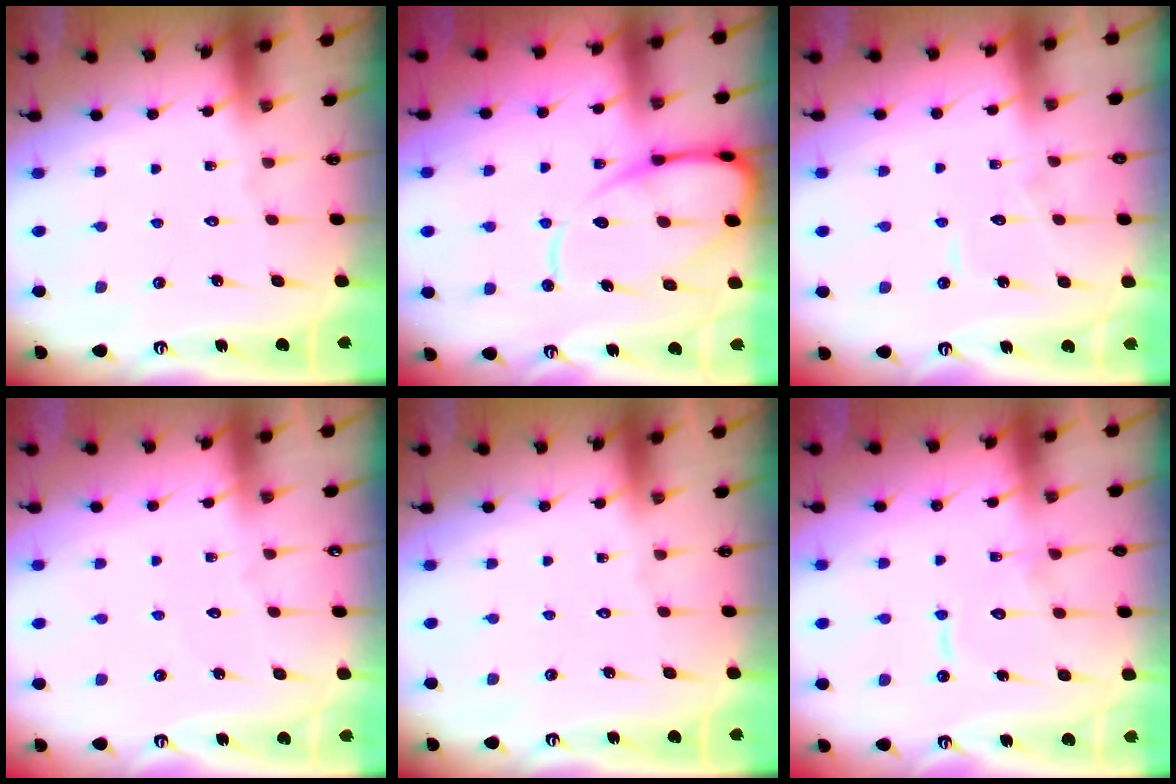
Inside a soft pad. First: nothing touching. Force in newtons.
{"total": 12.8, "press": 12.7, "slide": 1.4}
{"total": 5.1, "press": 5.1, "slide": 0.5}
{"total": 2.1, "press": 2.1, "slide": 0.1}
{"total": 0.0}
{"total": 9.8, "press": 9.8, "slide": 0.9}